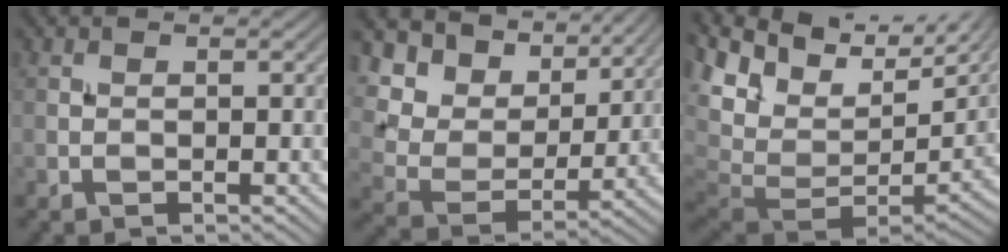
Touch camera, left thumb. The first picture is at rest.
{"total": 12.2, "force": [7.3, 7.3, 6.4], "torque": [-0.185, 0.016, 0.122]}
{"total": 15.0, "force": [3.1, 9.5, 11.2], "torque": [-0.219, -0.015, 0.102]}